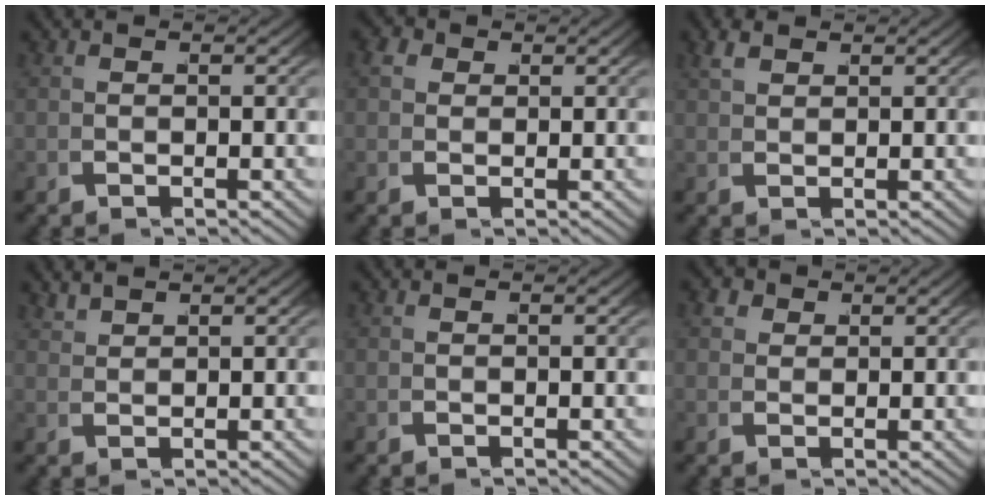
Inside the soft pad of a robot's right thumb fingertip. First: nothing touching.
{"total": 2.1, "force": [0.8, 1.8, 0.7], "torque": [-0.021, -0.002, 0.014]}
{"total": 1.7, "force": [1.6, 0.5, 0.4], "torque": [-0.012, 0.005, 0.035]}
{"total": 1.7, "force": [1.7, -0.2, -0.2], "torque": [0.004, 0.003, 0.039]}
{"total": 0.0}
{"total": 2.2, "force": [1.1, 1.8, 0.7], "torque": [-0.018, -0.001, 0.022]}